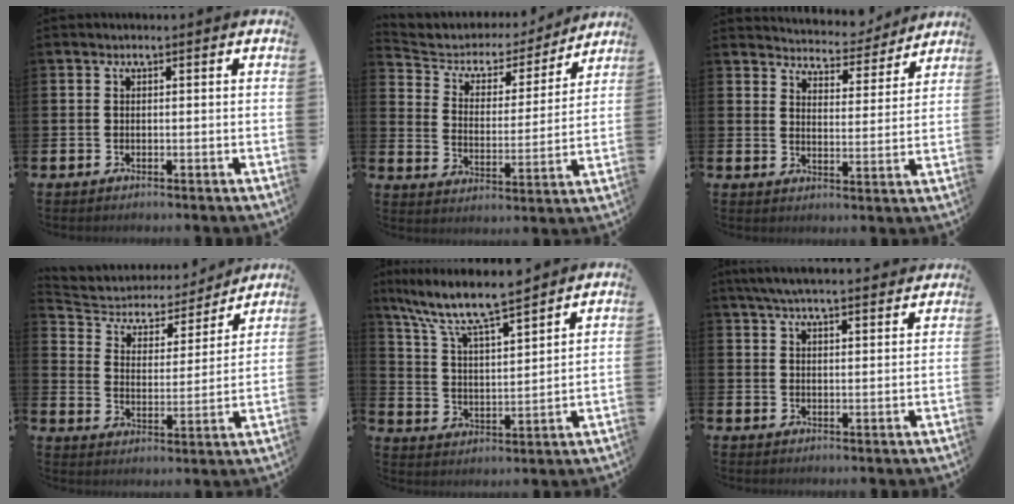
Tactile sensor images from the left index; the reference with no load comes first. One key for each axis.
{"total": 5.1, "fx": 4.2, "fy": 2.7, "fz": 1.1, "tx": -0.047, "ty": -0.033, "tz": 0.063}
{"total": 5.3, "fx": 5.2, "fy": 0.9, "fz": 0.0, "tx": -0.014, "ty": -0.044, "tz": 0.089}
{"total": 5.0, "fx": 4.3, "fy": 2.5, "fz": 0.9, "tx": -0.044, "ty": -0.034, "tz": 0.065}
{"total": 9.0, "fx": 8.3, "fy": 0.9, "fz": 3.5, "tx": -0.100, "ty": -0.053, "tz": 0.142}
{"total": 5.5, "fx": 5.2, "fy": 0.4, "fz": 1.7, "tx": -0.044, "ty": -0.019, "tz": 0.094}